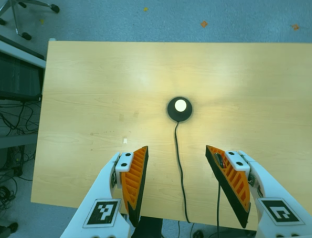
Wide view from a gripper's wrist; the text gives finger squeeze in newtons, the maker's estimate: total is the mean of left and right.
{"total": 0.0}